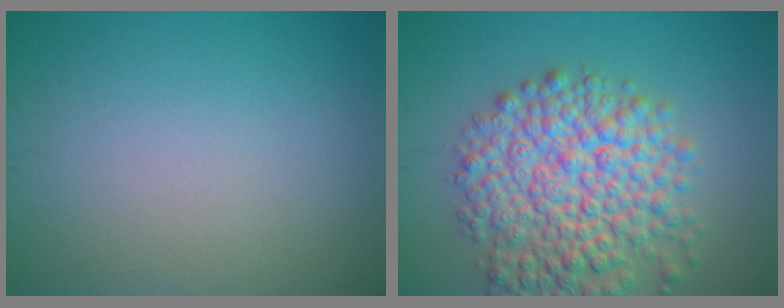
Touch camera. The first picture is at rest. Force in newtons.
{"total": 9.2, "press": 9.2, "slide": 0.4}